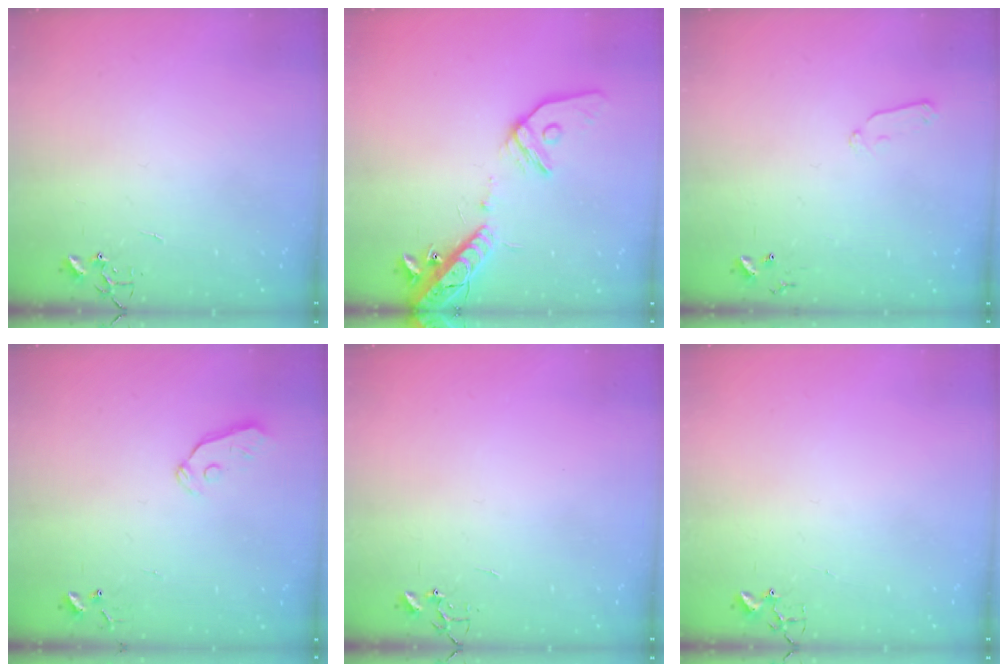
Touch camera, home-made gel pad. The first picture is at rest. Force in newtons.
{"total": 16.7, "press": 16.3, "slide": 3.5}
{"total": 6.0, "press": 5.9, "slide": 1.0}
{"total": 3.0, "press": 3.0, "slide": 0.3}
{"total": 0.0}
{"total": 1.8, "press": 1.8, "slide": 0.2}